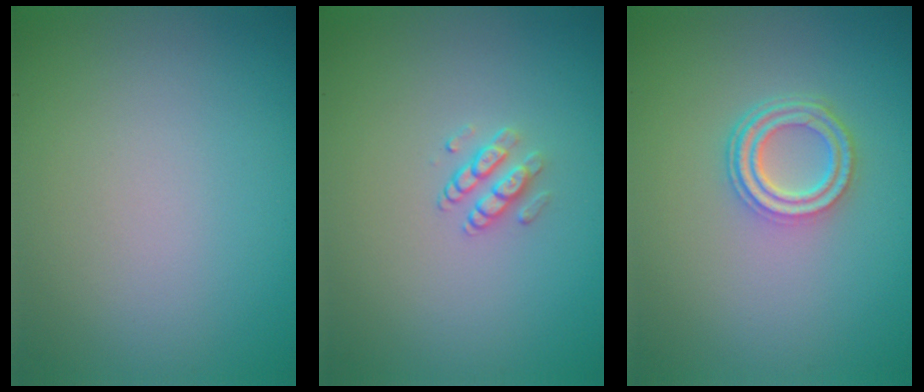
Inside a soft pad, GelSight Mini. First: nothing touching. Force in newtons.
{"total": 1.5, "press": 1.1, "slide": 1.0}
{"total": 3.6, "press": 2.7, "slide": 2.4}